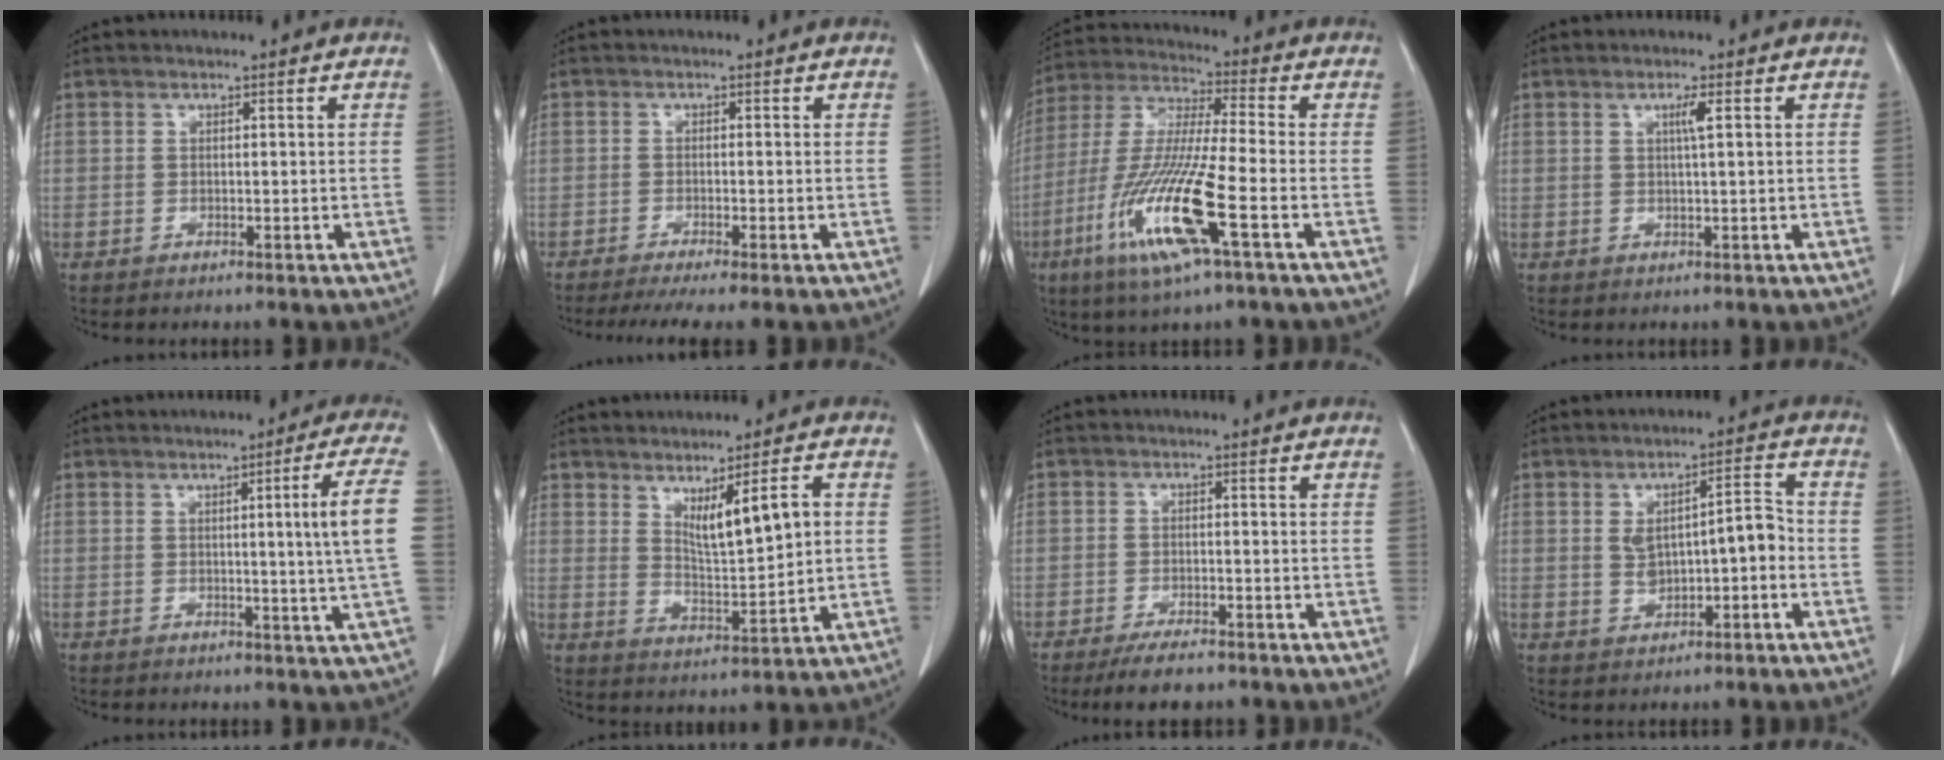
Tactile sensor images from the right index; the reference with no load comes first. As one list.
[{"total": 5.8, "force": [-4.6, -0.2, 3.5], "torque": [-0.047, -0.011, -0.073]}, {"total": 16.1, "force": [-6.1, 0.5, 14.9], "torque": [-0.313, -0.024, -0.120]}, {"total": 1.8, "force": [0.6, -0.5, 1.6], "torque": [-0.030, -0.001, 0.011]}, {"total": 7.6, "force": [0.4, -2.1, 7.3], "torque": [-0.099, -0.009, 0.008]}, {"total": 7.4, "force": [2.3, 0.9, 7.0], "torque": [-0.120, -0.012, 0.048]}, {"total": 4.6, "force": [-3.7, 1.3, 2.5], "torque": [-0.043, -0.004, -0.059]}, {"total": 6.4, "force": [-0.6, 2.4, 6.0], "torque": [-0.097, 0.024, -0.001]}]